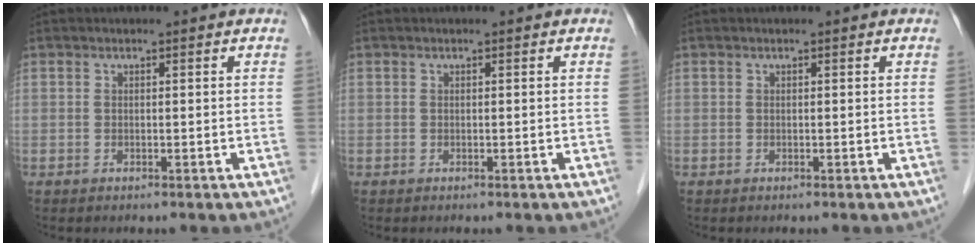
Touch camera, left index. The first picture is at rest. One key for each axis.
{"total": 0.0}
{"total": 0.0}